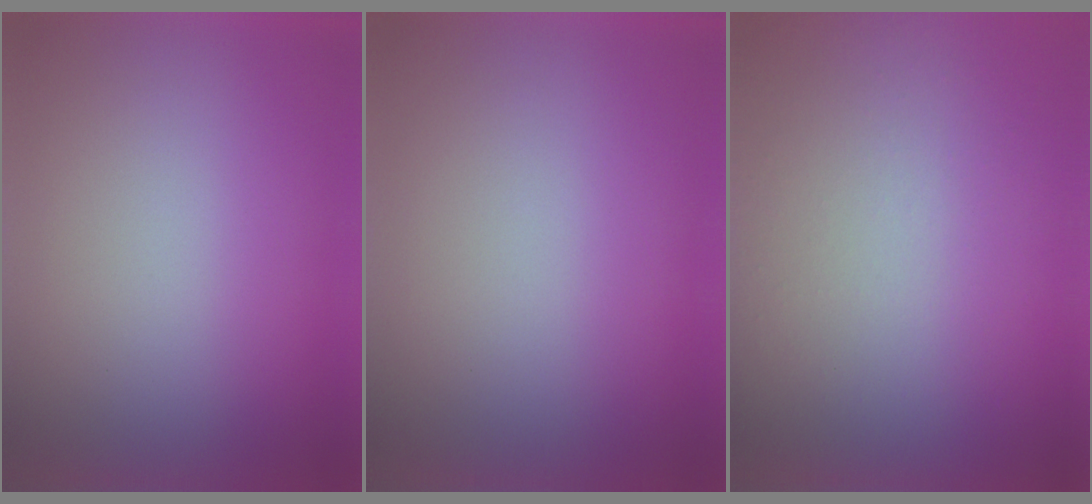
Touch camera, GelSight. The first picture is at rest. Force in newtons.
{"total": 0.0}
{"total": 9.5}